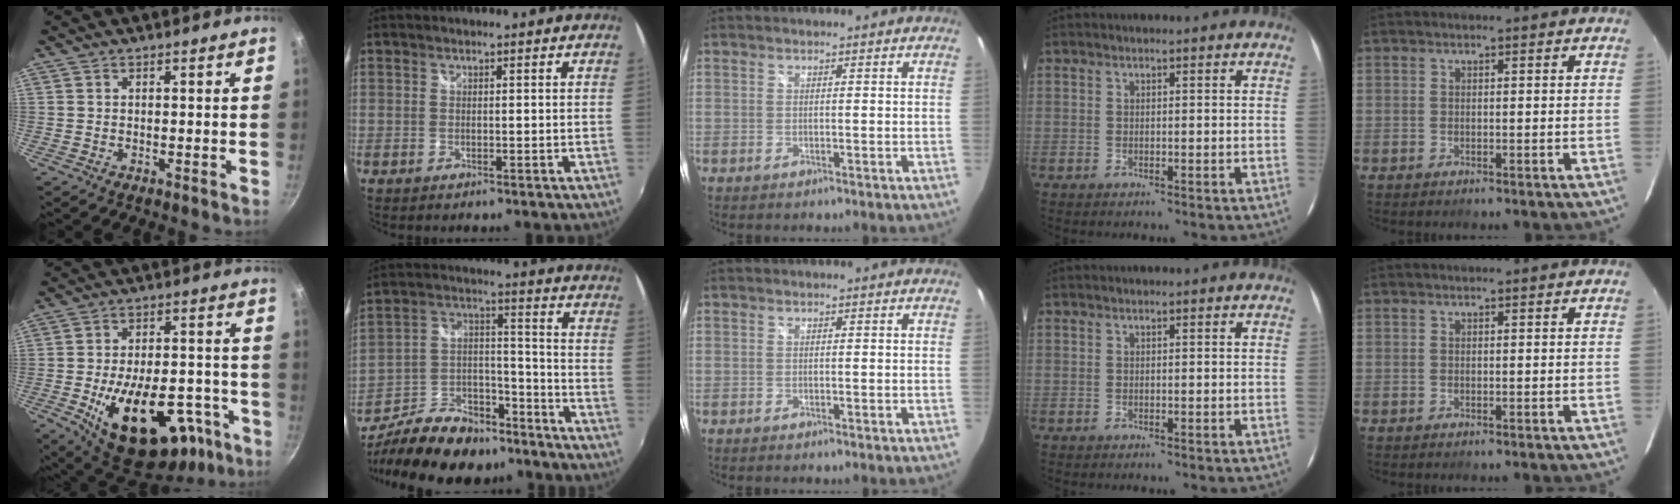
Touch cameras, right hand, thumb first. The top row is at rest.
{"thumb": {"total": 26.7, "force": [-11.8, 14.1, 19.4], "torque": [-0.245, 0.039, -0.150]}, "index": {"total": 24.0, "force": [-18.0, 10.9, 11.4], "torque": [-0.237, 0.019, -0.275]}}